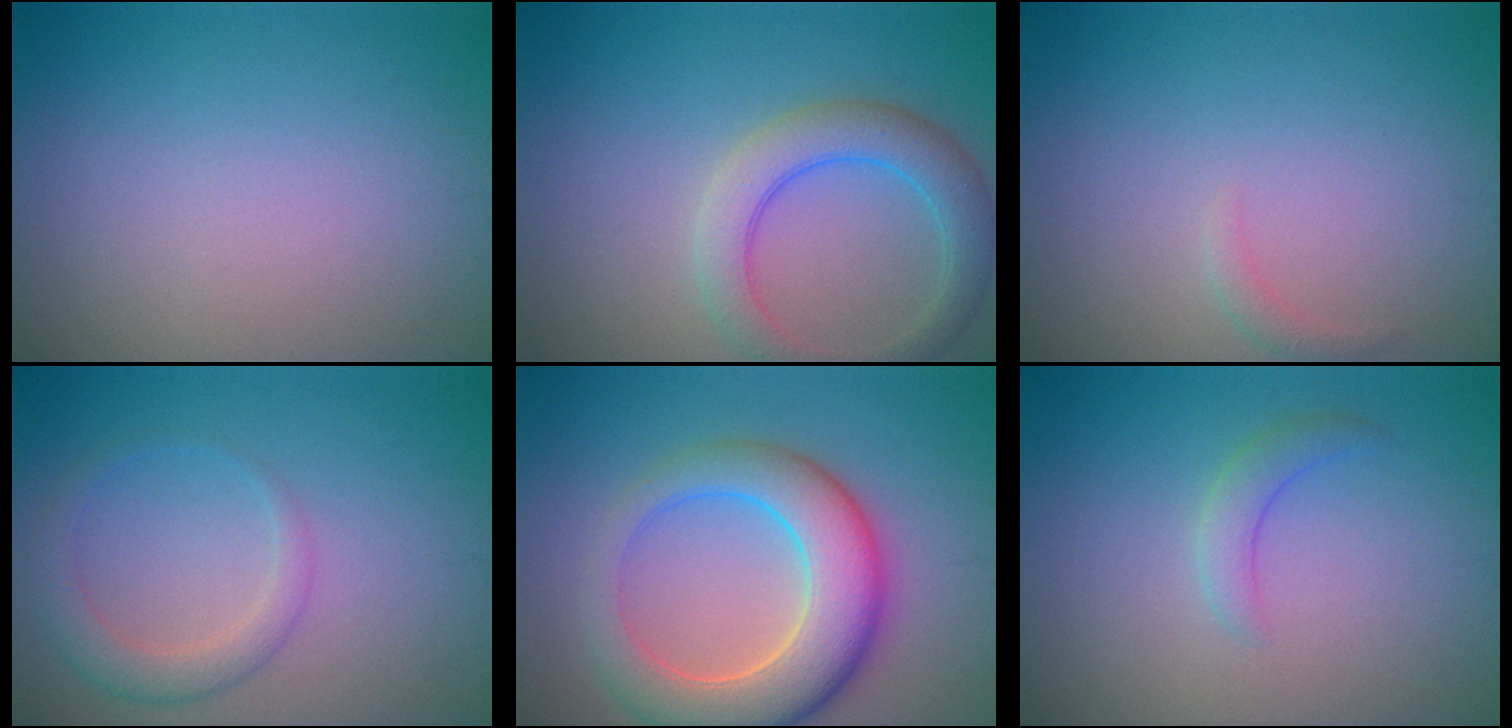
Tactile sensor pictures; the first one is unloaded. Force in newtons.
{"total": 4.5, "press": 4.5, "slide": 0.3}
{"total": 0.8, "press": 0.8, "slide": 0.1}
{"total": 2.8, "press": 2.8, "slide": 0.2}
{"total": 8.2, "press": 8.2, "slide": 0.5}
{"total": 1.8, "press": 1.8, "slide": 0.1}